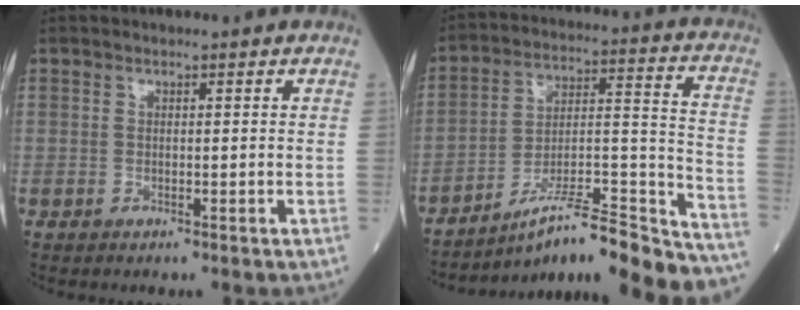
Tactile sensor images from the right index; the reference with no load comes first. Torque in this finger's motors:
{"motor_torque": [-0.21, -0.44, 0.17, 0.03]}